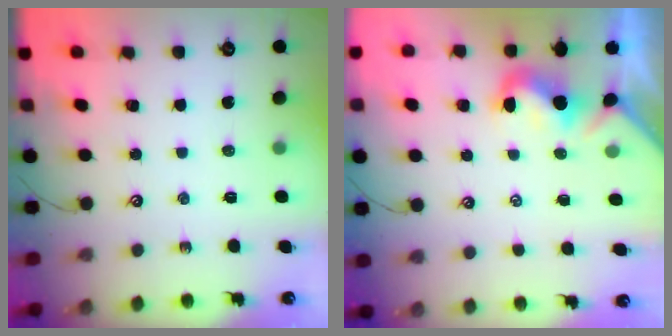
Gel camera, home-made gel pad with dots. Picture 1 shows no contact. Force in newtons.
{"total": 1.1, "press": 0.9, "slide": 0.6}